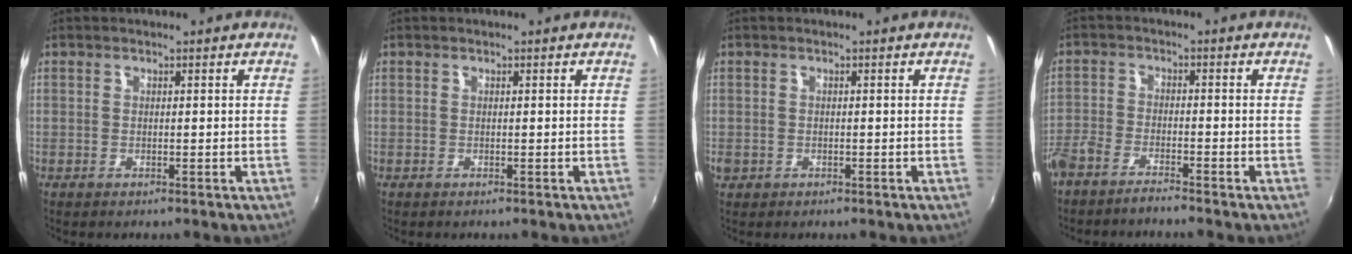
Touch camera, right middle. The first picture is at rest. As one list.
[{"total": 0.0}, {"total": 1.6, "force": [-0.5, 1.4, 0.6], "torque": [-0.012, -0.003, -0.010]}, {"total": 5.2, "force": [-4.5, 1.0, 2.4], "torque": [-0.069, -0.010, -0.090]}]